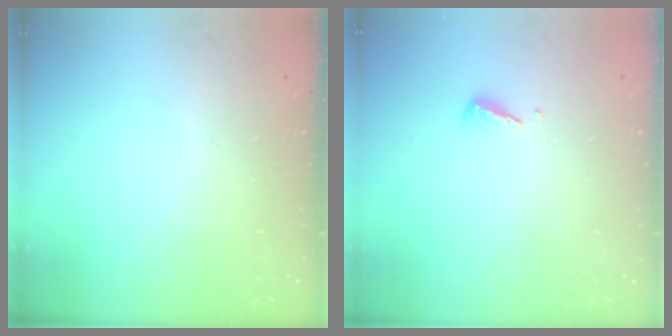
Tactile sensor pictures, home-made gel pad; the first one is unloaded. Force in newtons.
{"total": 2.9, "press": 2.9, "slide": 0.4}